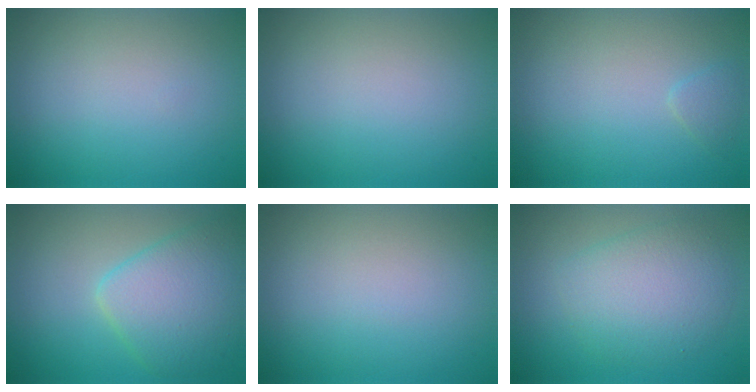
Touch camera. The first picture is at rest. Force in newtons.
{"total": 0.0}
{"total": 0.9, "press": 0.9, "slide": 0.1}
{"total": 5.7, "press": 5.7, "slide": 0.2}
{"total": 0.0}
{"total": 4.7, "press": 4.7, "slide": 0.1}